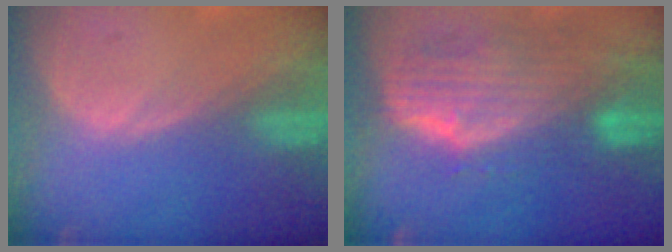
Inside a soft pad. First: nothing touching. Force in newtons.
{"total": 10.4, "press": 9.1, "slide": 5.2}